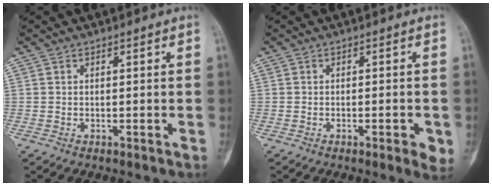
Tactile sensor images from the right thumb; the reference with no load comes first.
{"total": 3.7, "force": [-1.3, 1.0, 3.4], "torque": [-0.043, -0.002, -0.014]}